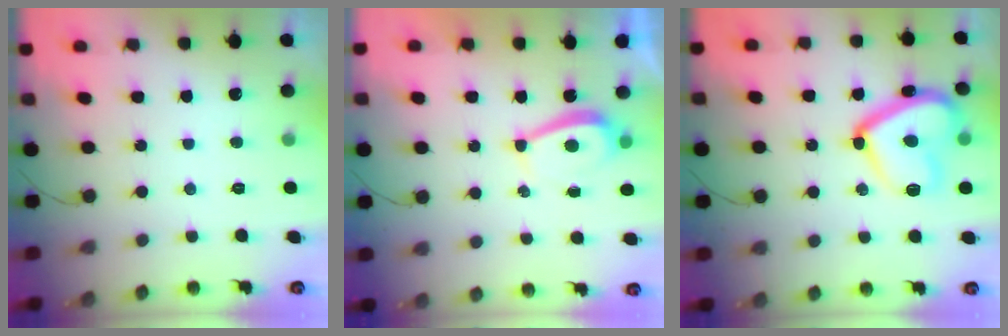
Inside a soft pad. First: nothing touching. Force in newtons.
{"total": 4.0, "press": 4.0, "slide": 0.6}
{"total": 18.4, "press": 18.3, "slide": 1.6}